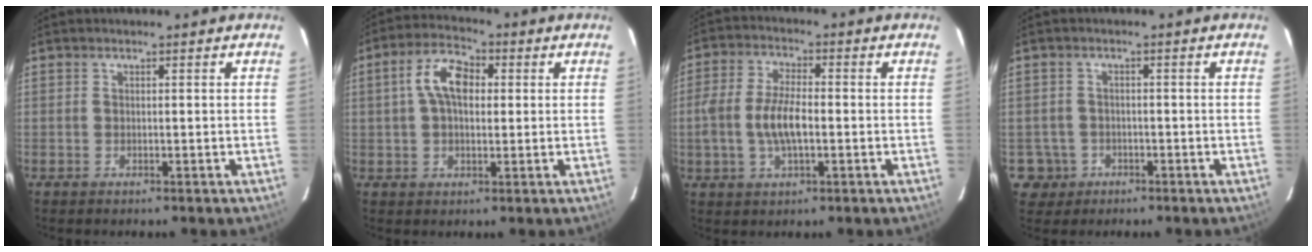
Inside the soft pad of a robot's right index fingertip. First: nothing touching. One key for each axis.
{"total": 8.1, "fx": 1.3, "fy": 4.7, "fz": 6.5, "tx": -0.123, "ty": 0.024, "tz": 0.023}
{"total": 8.0, "fx": -1.5, "fy": 3.4, "fz": 7.1, "tx": -0.146, "ty": 0.005, "tz": -0.028}
{"total": 4.6, "fx": -1.6, "fy": 4.3, "fz": 0.1, "tx": -0.011, "ty": 0.018, "tz": -0.022}